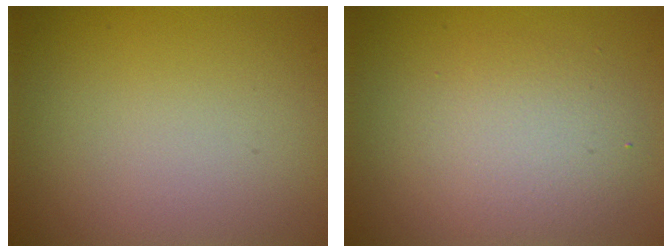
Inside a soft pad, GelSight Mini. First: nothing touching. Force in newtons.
{"total": 3.8, "press": 3.8, "slide": 0.3}